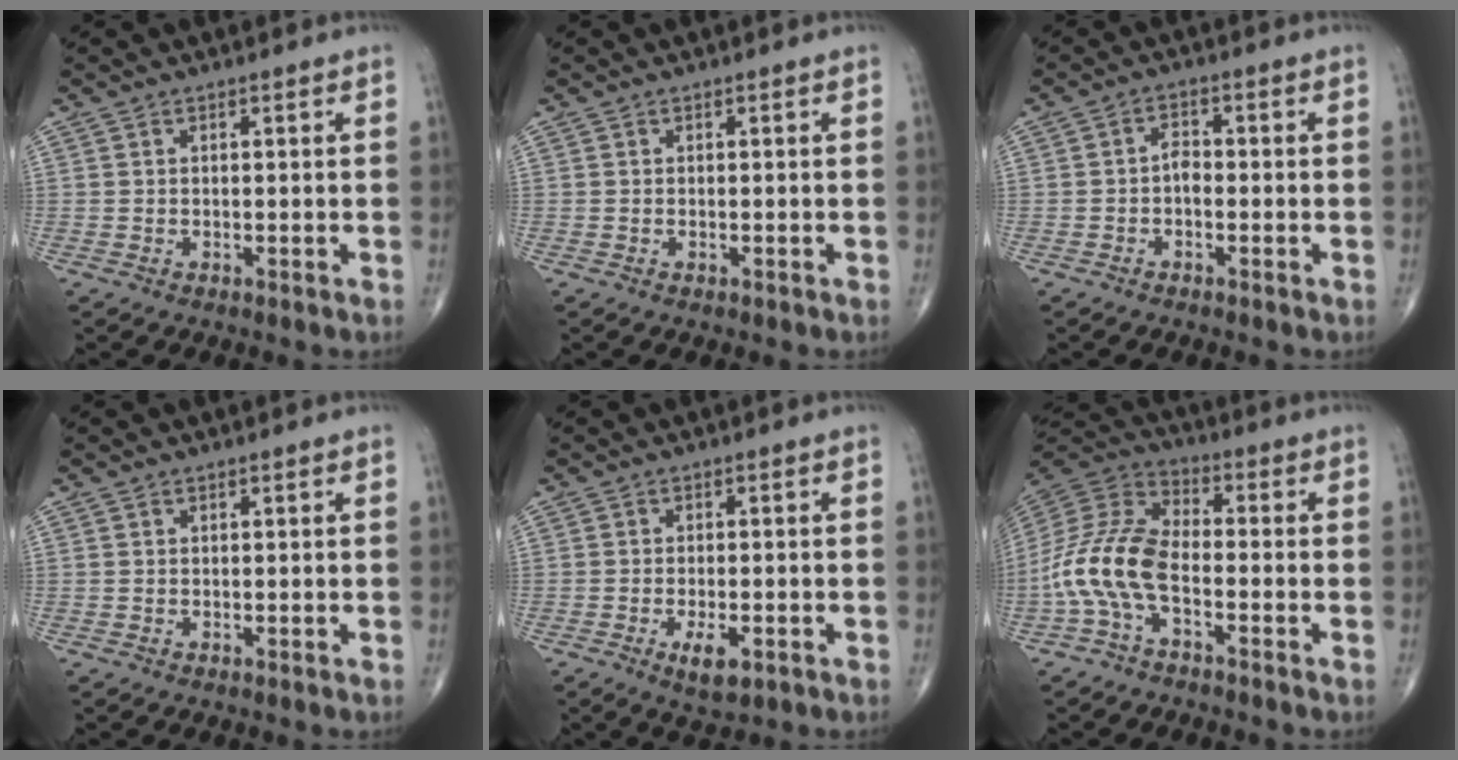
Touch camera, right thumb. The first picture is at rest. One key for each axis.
{"total": 0.0}
{"total": 2.5, "fx": -0.7, "fy": 1.5, "fz": 1.9, "tx": -0.023, "ty": 0.010, "tz": -0.021}
{"total": 0.0}
{"total": 4.6, "fx": -1.8, "fy": 1.8, "fz": 3.8, "tx": -0.062, "ty": -0.005, "tz": -0.025}
{"total": 13.5, "fx": -4.2, "fy": 6.6, "fz": 11.0, "tx": -0.236, "ty": 0.042, "tz": -0.090}